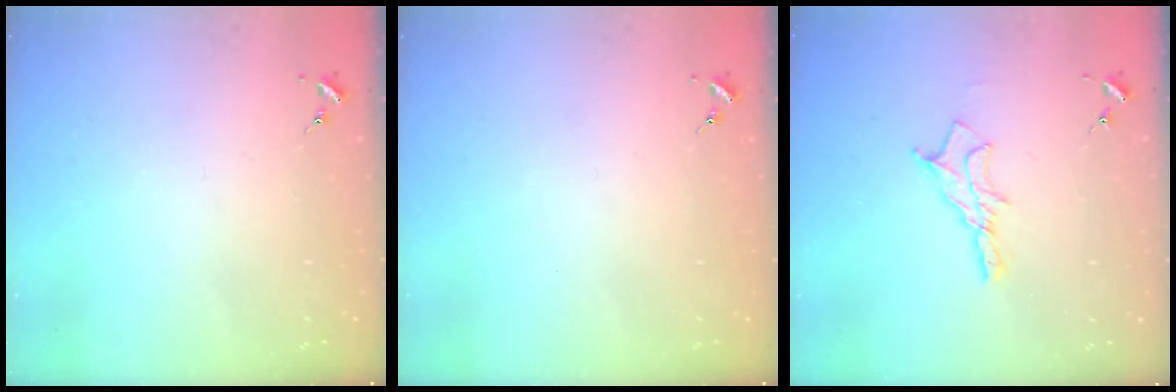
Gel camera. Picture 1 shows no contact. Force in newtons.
{"total": 0.0}
{"total": 10.4, "press": 10.3, "slide": 0.7}